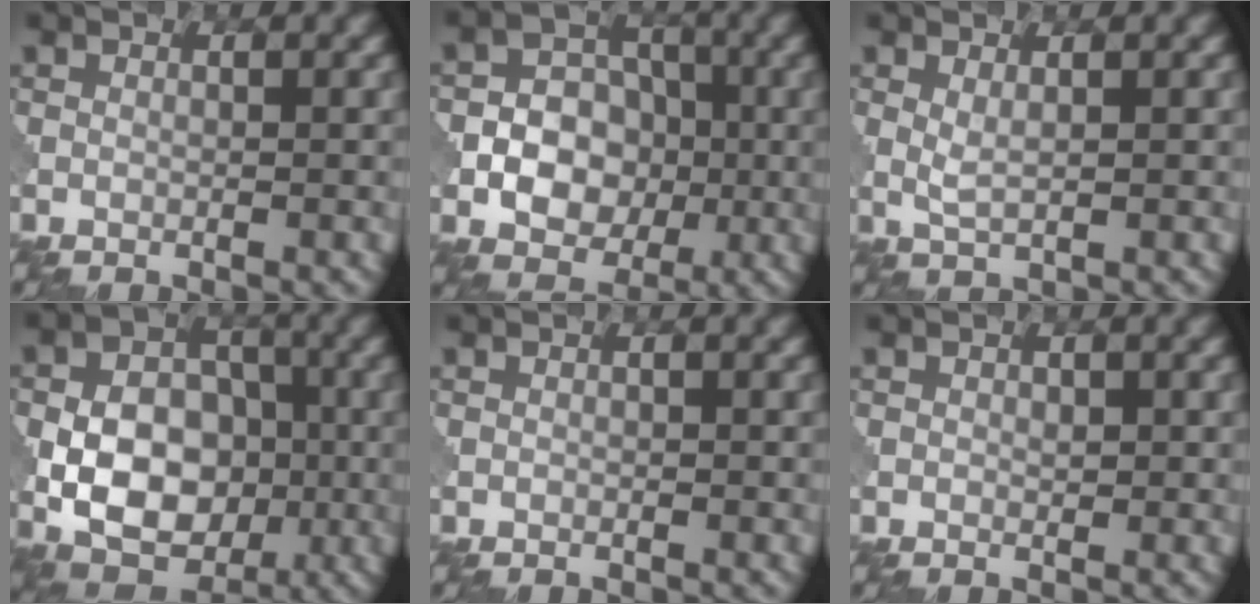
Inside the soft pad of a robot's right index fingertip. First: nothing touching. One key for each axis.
{"total": 7.4, "fx": -1.3, "fy": 6.1, "fz": 4.1, "tx": -0.044, "ty": 0.004, "tz": -0.038}
{"total": 1.5, "fx": 0.4, "fy": 0.4, "fz": 1.4, "tx": -0.034, "ty": -0.001, "tz": 0.011}
{"total": 9.4, "fx": -1.7, "fy": 6.8, "fz": 6.2, "tx": -0.084, "ty": -0.001, "tz": -0.039}
{"total": 0.0}
{"total": 0.8, "fx": 0.1, "fy": 0.5, "fz": 0.6, "tx": -0.008, "ty": -0.001, "tz": 0.001}